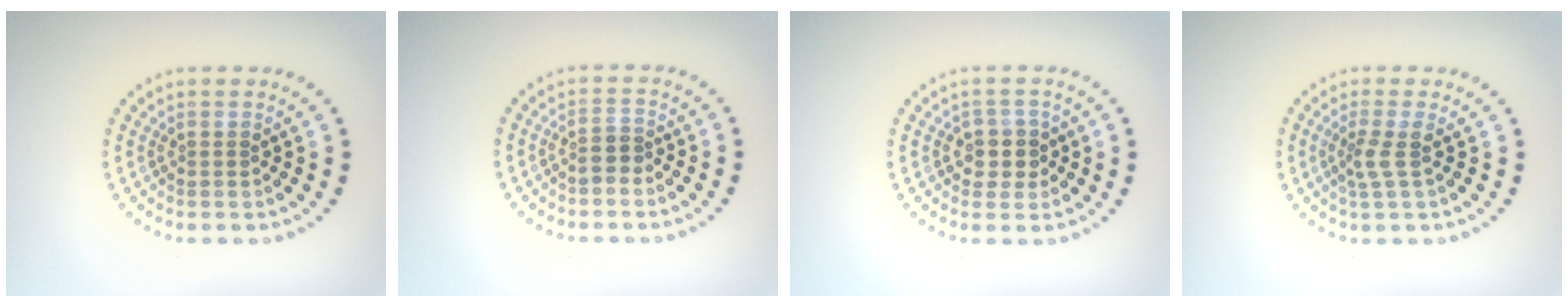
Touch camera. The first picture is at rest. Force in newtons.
{"total": 1.6, "press": 1.4, "slide": 0.8}
{"total": 2.5, "press": 2.2, "slide": 1.0}
{"total": 1.9, "press": 1.4, "slide": 1.3}